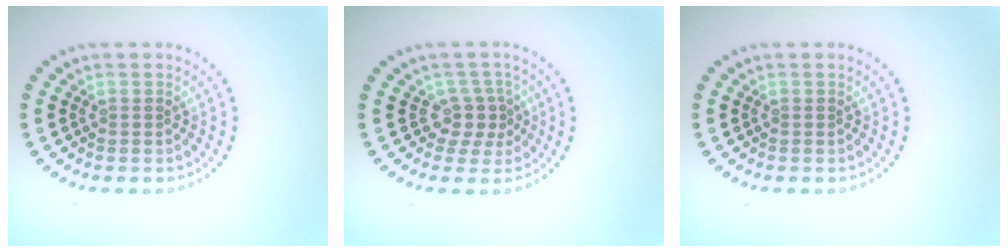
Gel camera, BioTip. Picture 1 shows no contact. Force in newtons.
{"total": 2.4, "press": 1.8, "slide": 1.6}
{"total": 0.0}